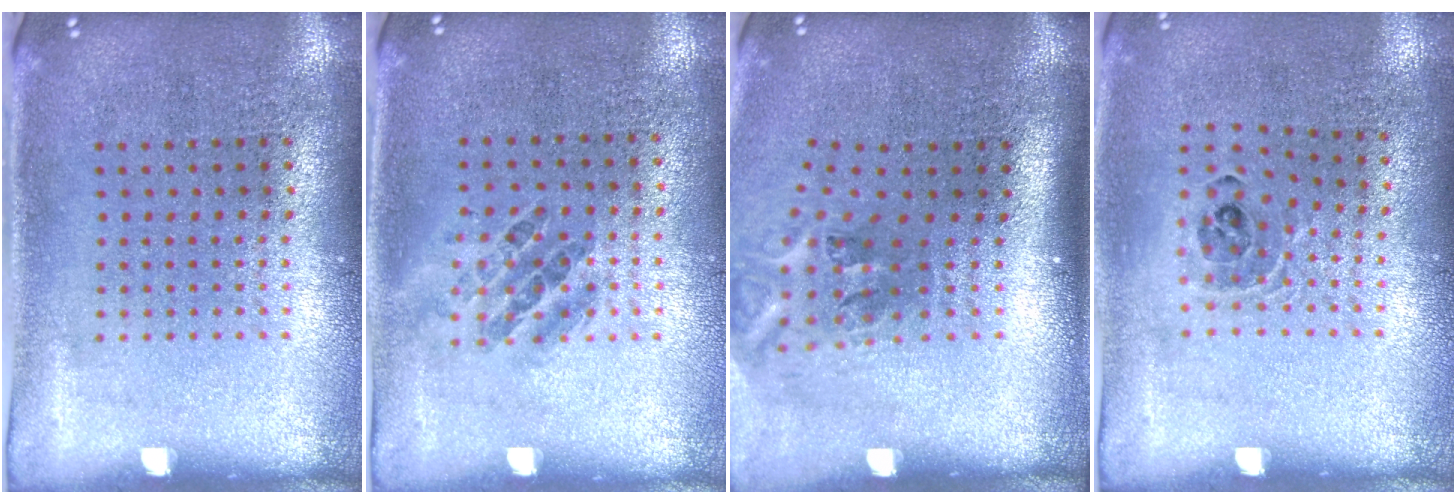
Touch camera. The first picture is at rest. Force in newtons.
{"total": 0.9, "press": 0.7, "slide": 0.5}
{"total": 2.3, "press": 1.4, "slide": 1.8}
{"total": 0.9, "press": 0.9, "slide": 0.1}